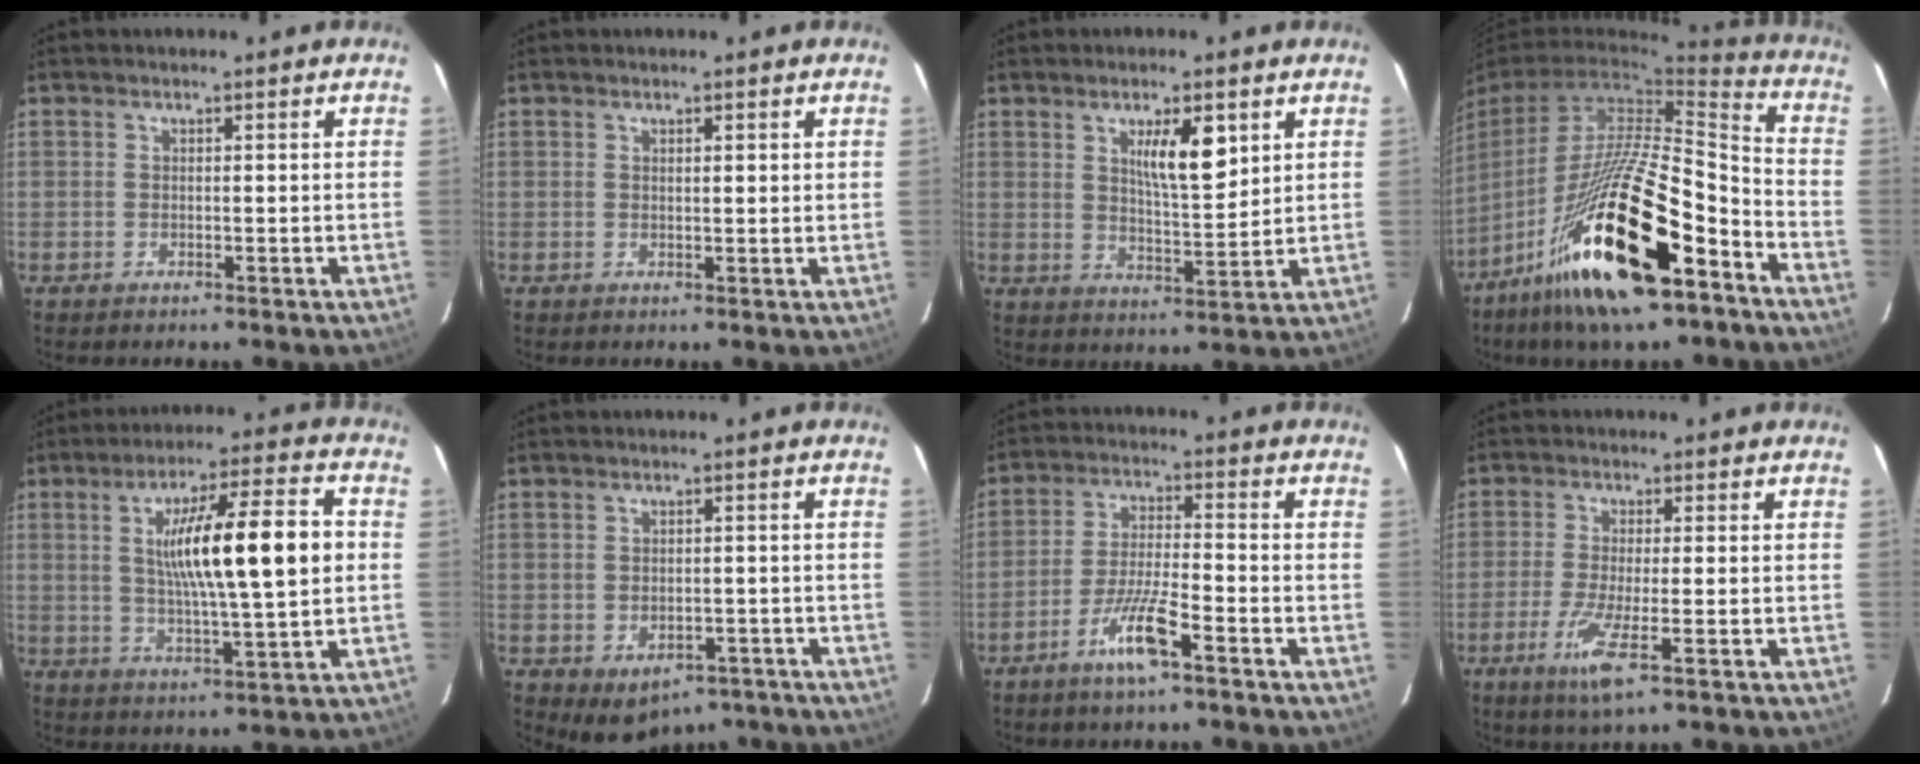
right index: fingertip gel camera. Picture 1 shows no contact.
{"total": 1.1, "force": [0.7, 0.2, 0.8], "torque": [-0.017, 0.002, 0.011]}
{"total": 7.3, "force": [3.3, 1.6, 6.3], "torque": [-0.106, -0.006, 0.057]}
{"total": 26.6, "force": [-14.8, 5.1, 21.6], "torque": [-0.405, -0.048, -0.263]}
{"total": 15.7, "force": [1.9, 1.3, 15.6], "torque": [-0.255, 0.012, 0.032]}
{"total": 6.7, "force": [-4.2, 4.5, 2.7], "torque": [-0.038, 0.009, -0.048]}
{"total": 7.8, "force": [-4.5, 0.5, 6.3], "torque": [-0.125, -0.006, -0.085]}
{"total": 6.1, "force": [-2.9, 0.2, 5.4], "torque": [-0.107, -0.018, -0.053]}